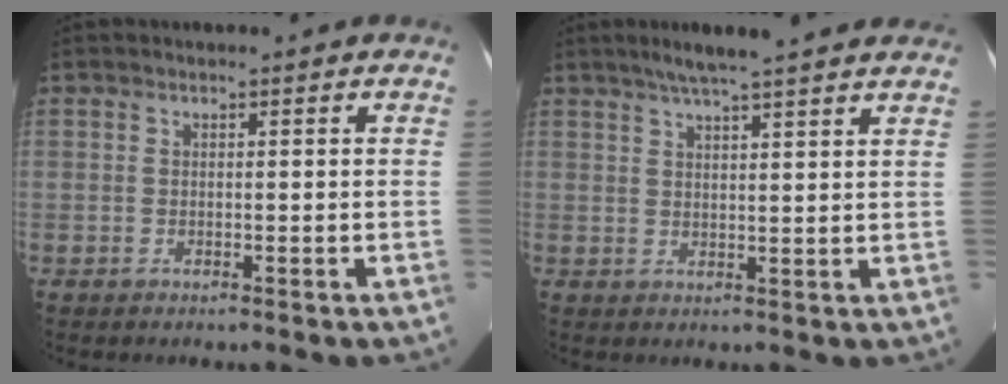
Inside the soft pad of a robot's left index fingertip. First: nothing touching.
{"total": 11.8, "force": [9.5, 0.3, 7.0], "torque": [-0.106, 0.034, 0.119]}